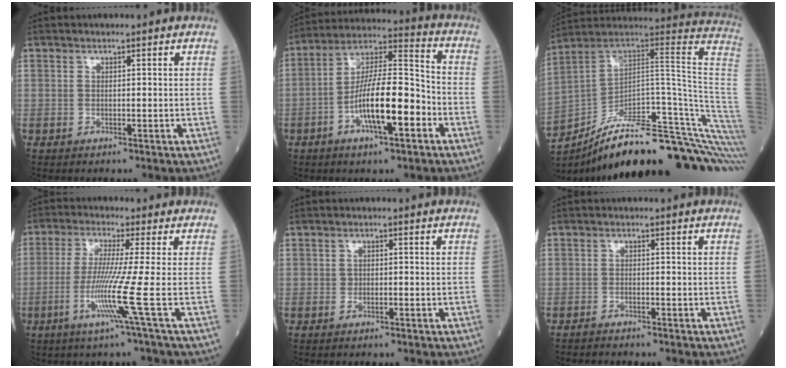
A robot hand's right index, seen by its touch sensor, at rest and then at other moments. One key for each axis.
{"total": 14.3, "fx": -4.7, "fy": 3.4, "fz": 13.1, "tx": -0.245, "ty": 0.011, "tz": -0.082}
{"total": 31.9, "fx": -22.2, "fy": 4.1, "fz": 22.6, "tx": -0.211, "ty": 0.016, "tz": -0.318}
{"total": 8.0, "fx": -2.4, "fy": -2.5, "fz": 7.2, "tx": -0.149, "ty": -0.023, "tz": -0.054}
{"total": 0.6, "fx": -0.1, "fy": 0.5, "fz": 0.3, "tx": -0.009, "ty": 0.002, "tz": -0.001}
{"total": 2.0, "fx": -1.8, "fy": 0.5, "fz": 0.7, "tx": -0.020, "ty": -0.005, "tz": -0.025}